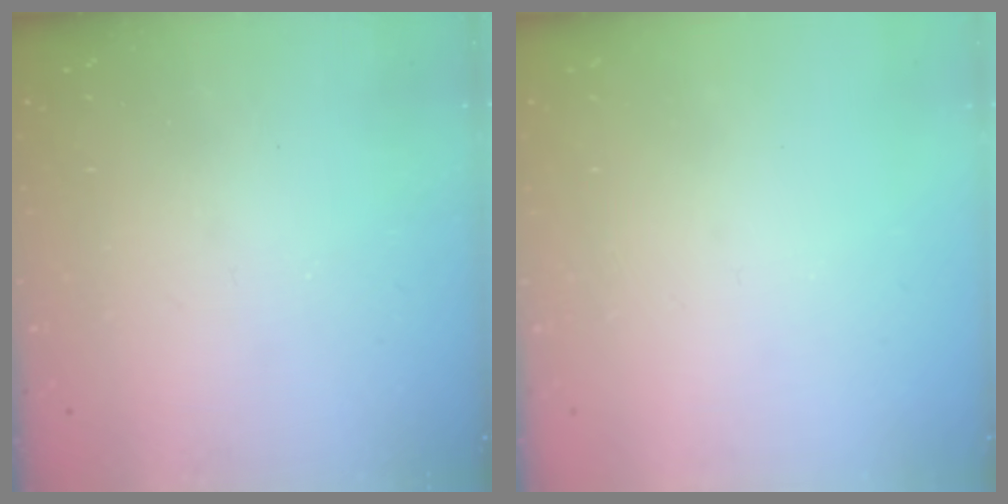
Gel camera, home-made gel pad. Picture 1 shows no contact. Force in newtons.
{"total": 0.0}